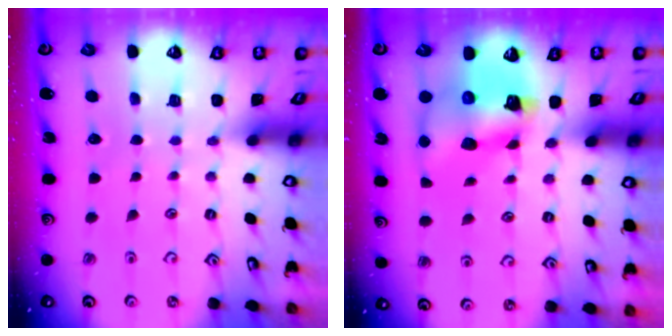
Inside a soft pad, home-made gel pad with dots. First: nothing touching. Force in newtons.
{"total": 11.8, "press": 11.7, "slide": 1.8}